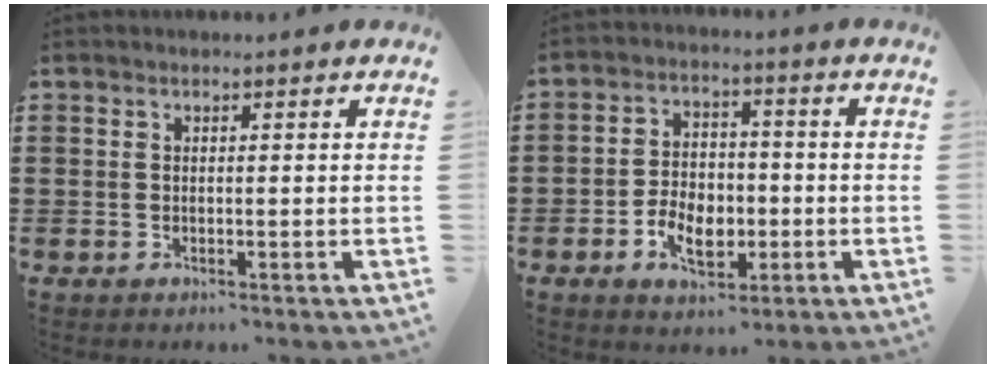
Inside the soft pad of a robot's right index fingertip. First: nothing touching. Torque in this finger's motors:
{"motor_torque": [2.14, 0.00, 0.57, 0.10]}